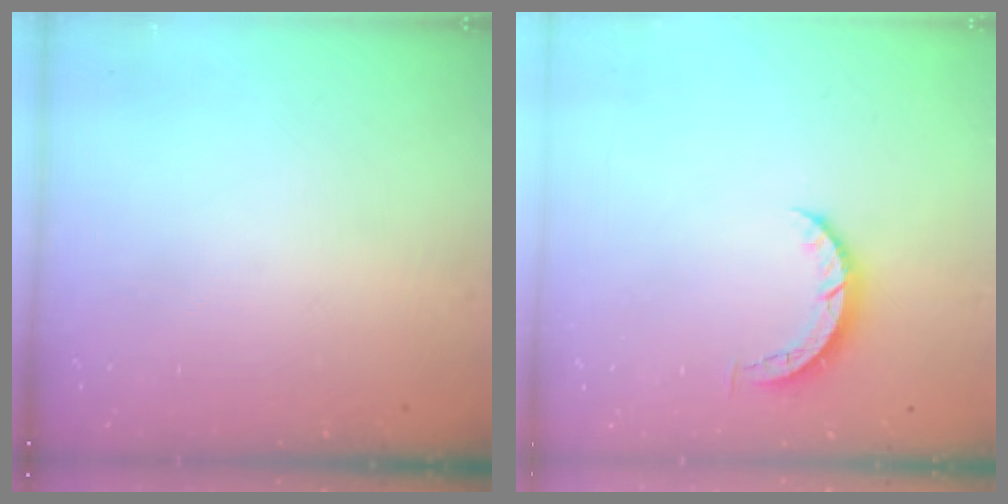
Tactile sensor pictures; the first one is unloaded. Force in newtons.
{"total": 3.3, "press": 3.3, "slide": 0.4}